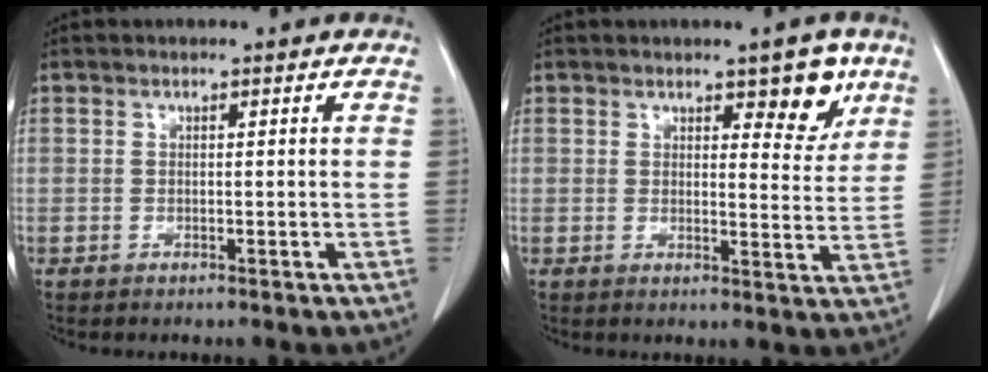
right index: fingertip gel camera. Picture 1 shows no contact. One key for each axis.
{"total": 6.0, "fx": 3.6, "fy": 2.3, "fz": 4.2, "tx": -0.049, "ty": -0.003, "tz": 0.047}